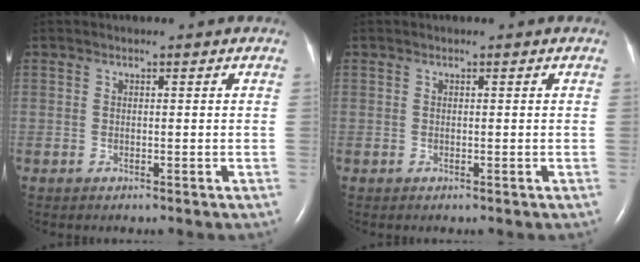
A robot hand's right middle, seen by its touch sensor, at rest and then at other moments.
{"total": 0.0}